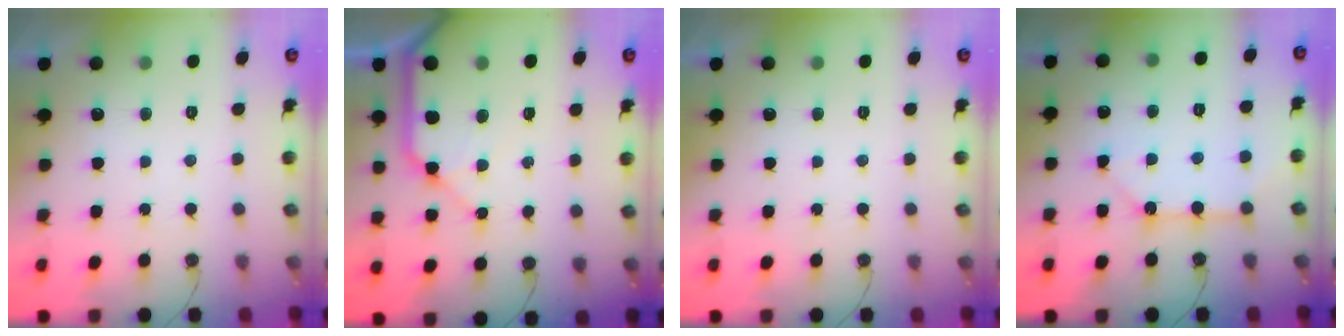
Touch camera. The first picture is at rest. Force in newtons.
{"total": 15.0, "press": 14.8, "slide": 2.0}
{"total": 0.0}
{"total": 11.3, "press": 11.2, "slide": 1.1}